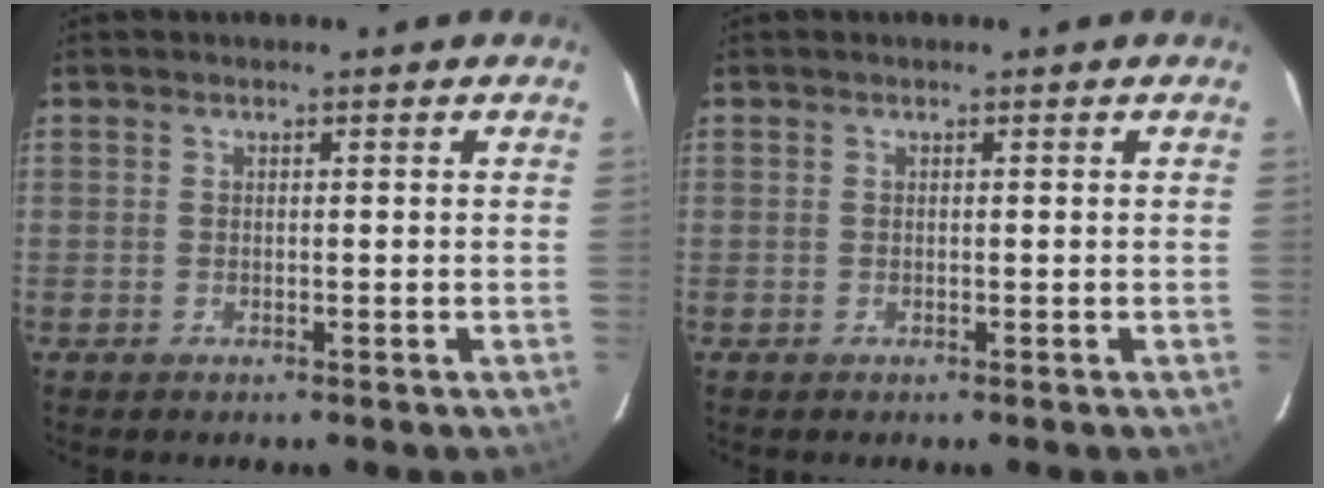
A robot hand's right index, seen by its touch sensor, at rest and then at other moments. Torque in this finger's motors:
{"motor_torque": [0.00, 0.00, 0.00, 0.00]}